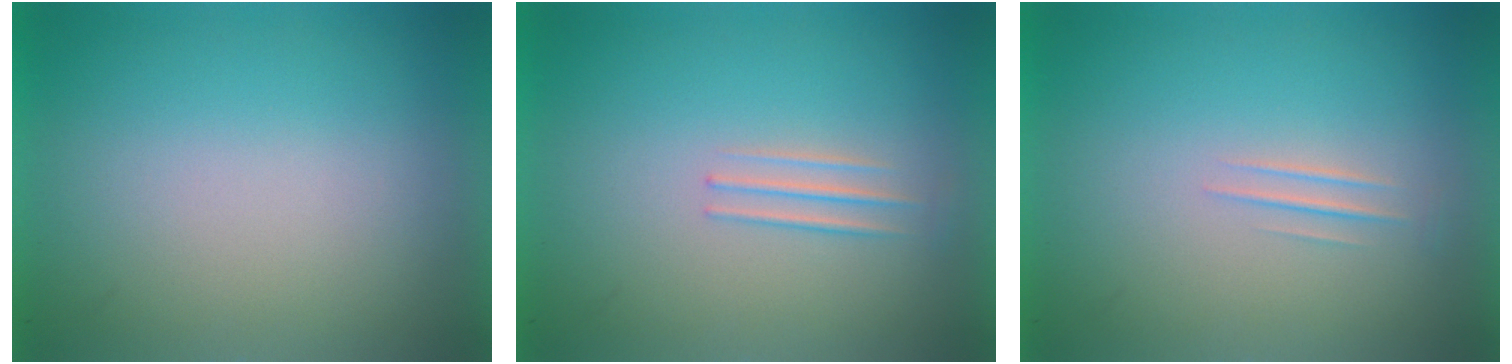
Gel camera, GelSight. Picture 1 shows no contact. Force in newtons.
{"total": 1.4}
{"total": 1.1}